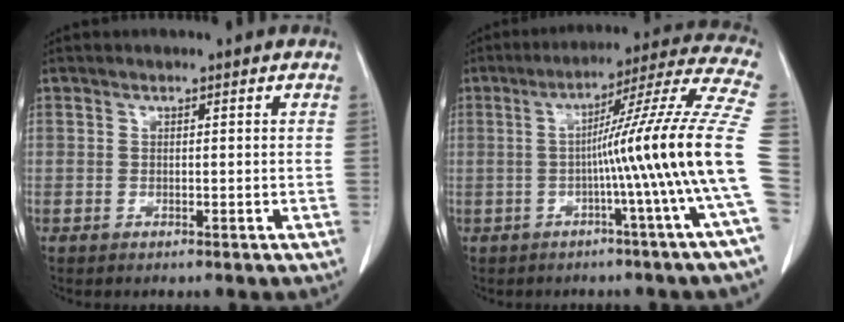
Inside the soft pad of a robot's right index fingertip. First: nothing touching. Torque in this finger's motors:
{"motor_torque": [1.52, -0.62, 0.76, 0.21]}